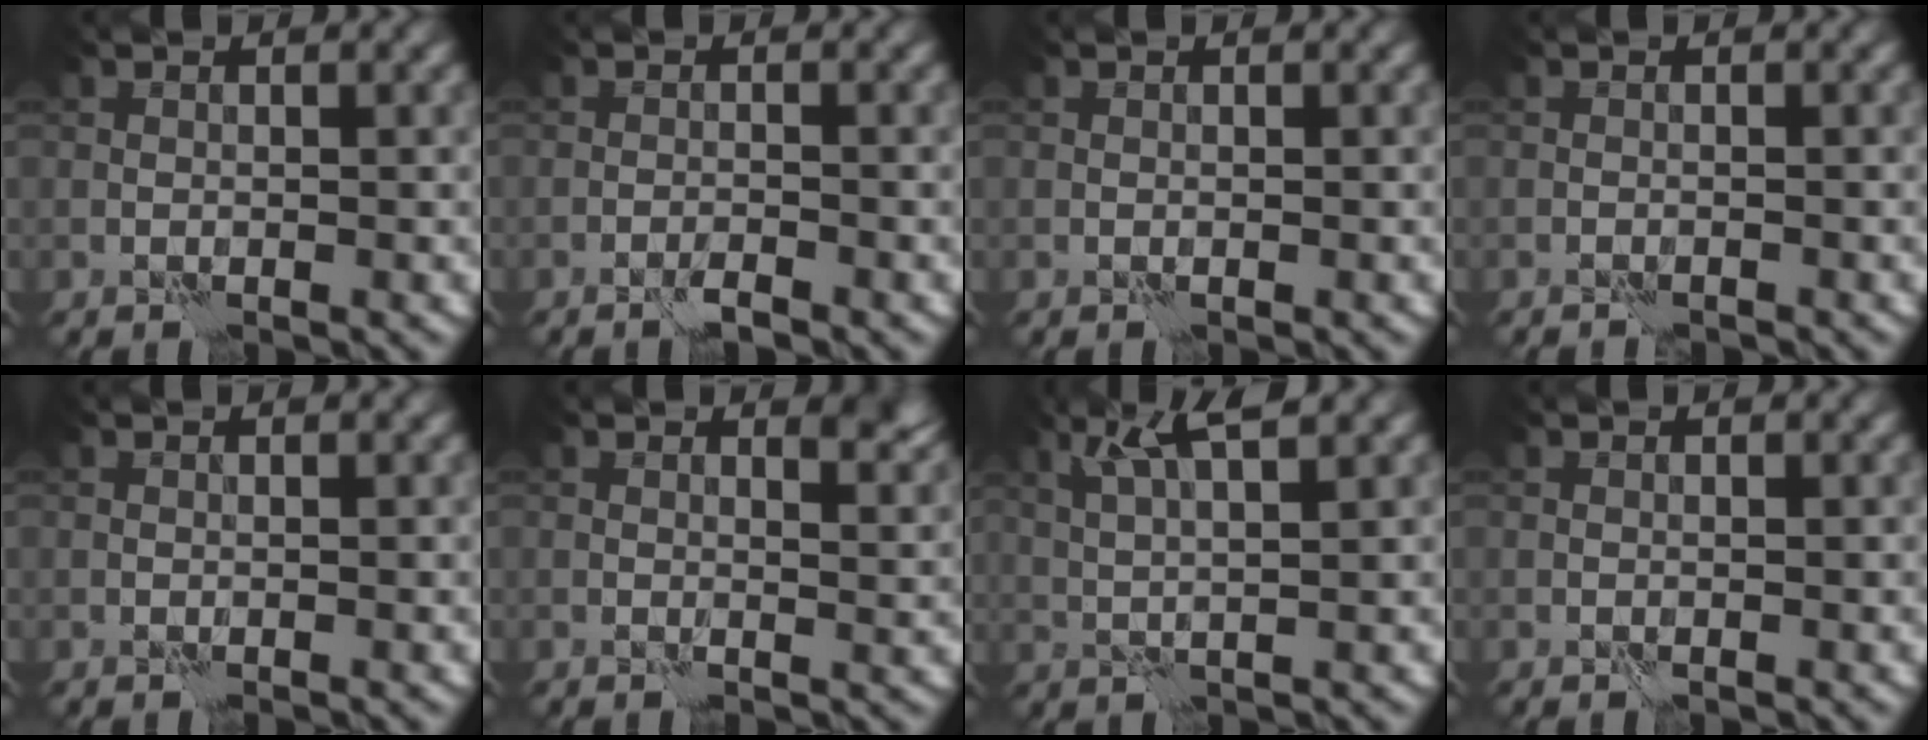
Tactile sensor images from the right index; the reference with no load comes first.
{"total": 1.3, "force": [-1.1, 0.1, 0.7], "torque": [-0.006, 0.007, -0.022]}
{"total": 0.0}
{"total": 1.0, "force": [-0.9, 0.1, 0.2], "torque": [0.002, 0.002, -0.016]}
{"total": 0.0}
{"total": 2.2, "force": [1.5, 0.8, 1.5], "torque": [-0.015, -0.005, 0.024]}
{"total": 4.1, "force": [2.2, 0.5, 3.4], "torque": [-0.069, 0.006, 0.047]}
{"total": 0.0}